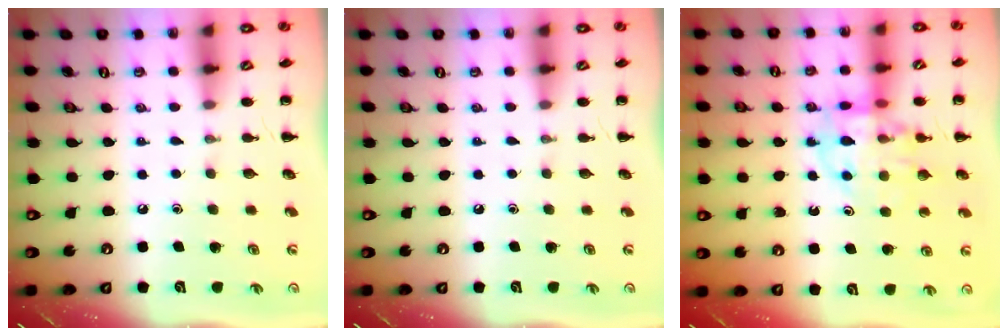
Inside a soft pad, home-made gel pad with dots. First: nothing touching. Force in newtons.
{"total": 0.0}
{"total": 13.0, "press": 12.7, "slide": 2.8}